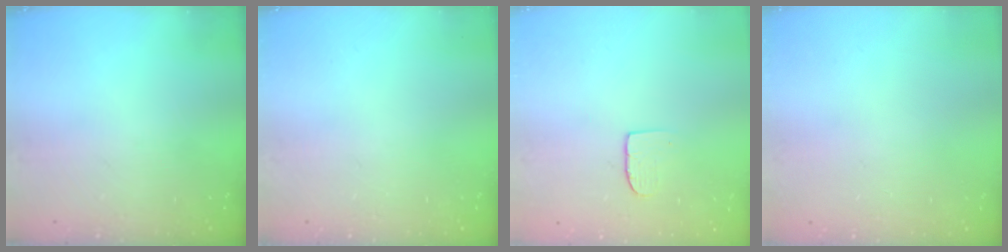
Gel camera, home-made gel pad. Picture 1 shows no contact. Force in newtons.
{"total": 0.0}
{"total": 5.1, "press": 5.1, "slide": 0.4}
{"total": 0.0}